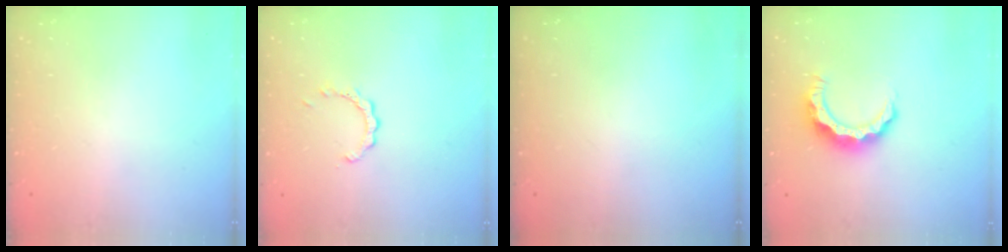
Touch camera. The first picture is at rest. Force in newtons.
{"total": 2.1, "press": 2.1, "slide": 0.1}
{"total": 0.0}
{"total": 8.4, "press": 8.4, "slide": 0.1}